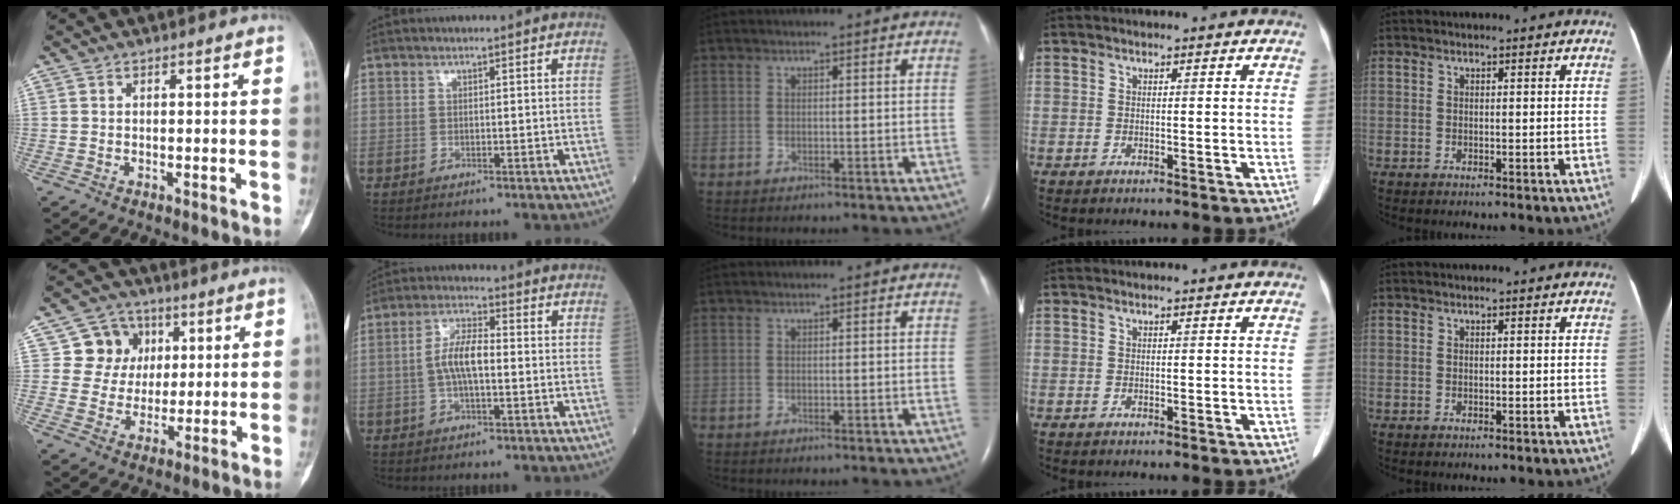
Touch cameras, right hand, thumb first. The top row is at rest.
{"thumb": {"total": 9.5, "force": [2.9, 8.7, 2.4], "torque": [0.005, -0.001, 0.047]}, "index": {"total": 6.3, "force": [-0.6, 2.0, 5.9], "torque": [-0.123, 0.012, -0.015]}}